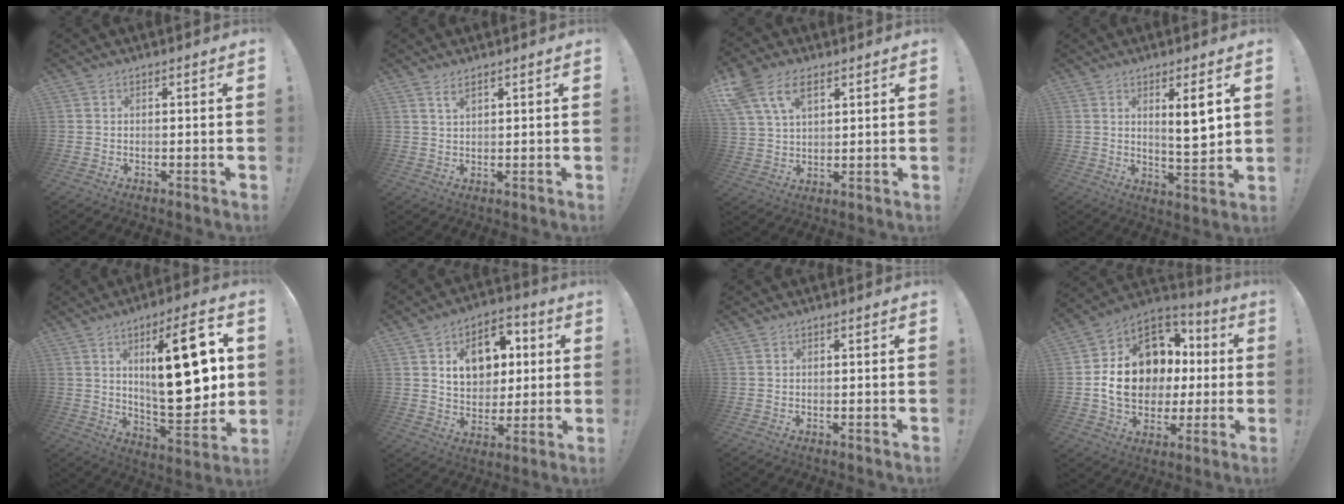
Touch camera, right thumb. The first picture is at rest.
{"total": 2.4, "force": [1.7, 0.8, 1.6], "torque": [-0.019, -0.005, 0.027]}
{"total": 10.8, "force": [5.8, 6.6, 6.4], "torque": [-0.125, -0.007, 0.113]}
{"total": 7.8, "force": [3.0, 1.0, 7.1], "torque": [-0.098, -0.021, 0.042]}
{"total": 24.3, "force": [5.2, 8.4, 22.2], "torque": [-0.323, -0.026, 0.077]}
{"total": 13.7, "force": [4.5, 10.4, 7.7], "torque": [-0.098, -0.014, 0.088]}
{"total": 0.0}
{"total": 17.4, "force": [0.8, 14.1, 10.2], "torque": [-0.151, 0.009, 0.039]}